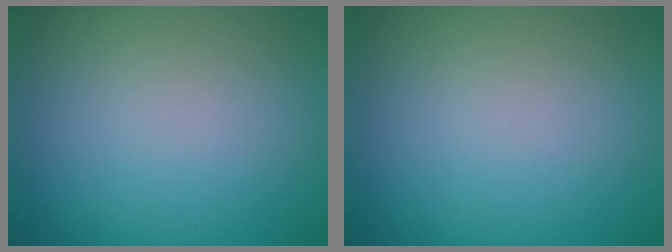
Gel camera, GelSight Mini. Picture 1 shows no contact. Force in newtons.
{"total": 0.0}